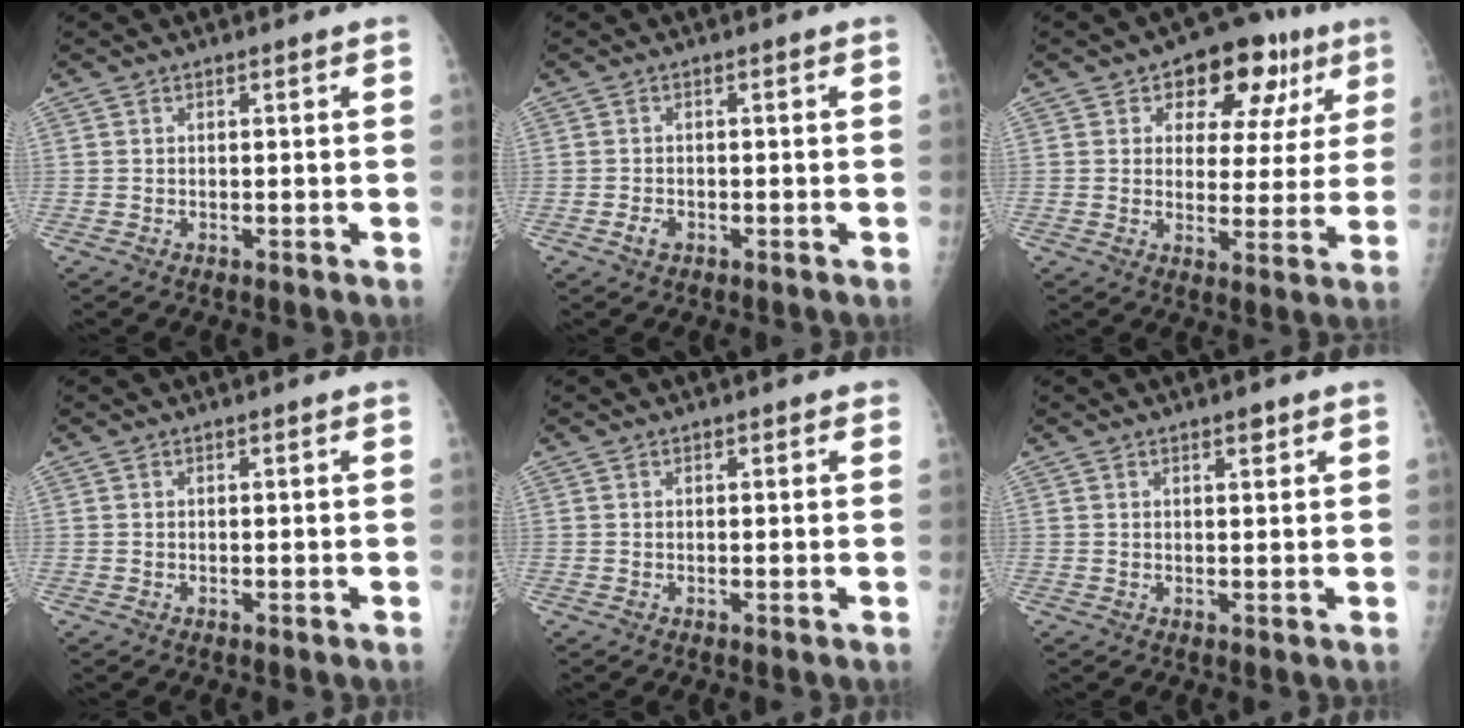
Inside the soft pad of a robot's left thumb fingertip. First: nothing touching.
{"total": 1.7, "force": [-0.8, 1.1, 1.0], "torque": [-0.016, 0.002, -0.014]}
{"total": 14.0, "force": [6.6, 8.8, 8.6], "torque": [-0.050, -0.006, 0.089]}
{"total": 0.0}
{"total": 0.6, "force": [0.4, 0.4, 0.2], "torque": [0.003, -0.002, 0.002]}
{"total": 1.7, "force": [1.2, 0.7, 1.1], "torque": [-0.008, -0.006, 0.017]}